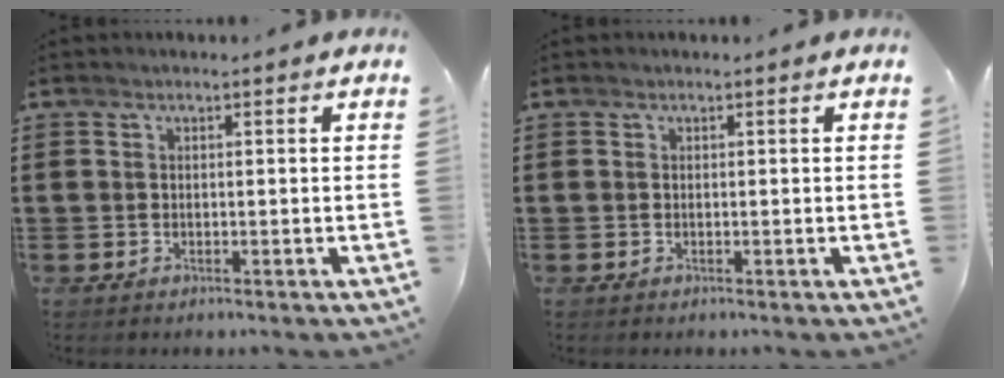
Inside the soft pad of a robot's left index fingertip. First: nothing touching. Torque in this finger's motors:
{"motor_torque": [0.06, 0.01, 0.00, 0.00]}